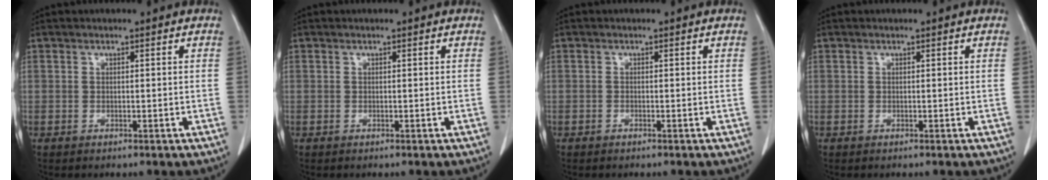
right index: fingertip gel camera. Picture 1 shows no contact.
{"total": 0.0}
{"total": 0.0}
{"total": 0.0}